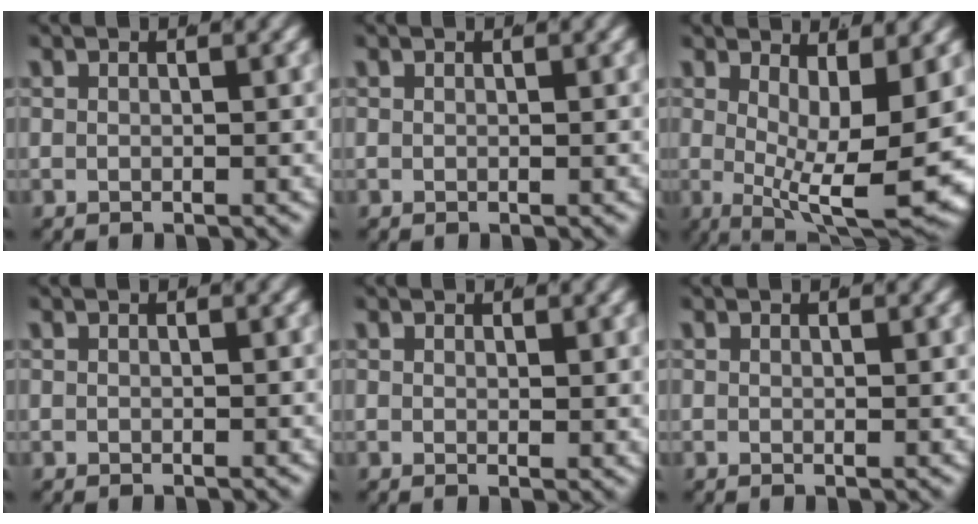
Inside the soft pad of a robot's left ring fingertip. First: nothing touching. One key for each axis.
{"total": 0.0}
{"total": 9.2, "fx": -0.5, "fy": 2.9, "fz": 8.7, "tx": -0.127, "ty": -0.037, "tz": 0.009}
{"total": 0.0}
{"total": 0.7, "fx": 0.6, "fy": -0.2, "fz": 0.4, "tx": -0.002, "ty": -0.006, "tz": 0.011}
{"total": 0.0}